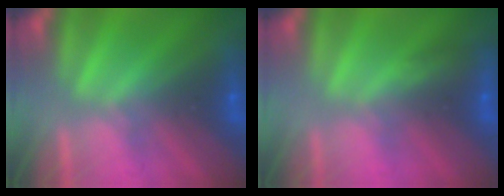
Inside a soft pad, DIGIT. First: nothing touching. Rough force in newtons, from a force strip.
{"total": 3.0}